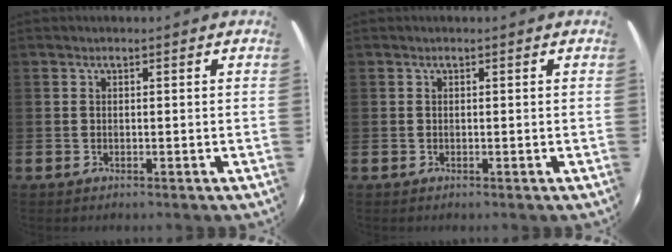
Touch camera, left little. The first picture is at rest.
{"total": 0.0}